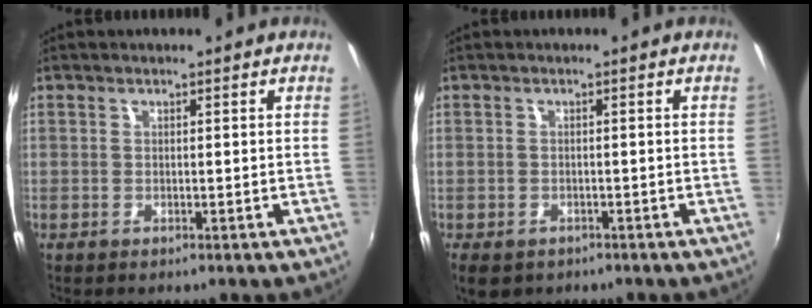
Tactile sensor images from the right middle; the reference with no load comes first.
{"total": 5.5, "force": [-3.3, 3.5, 2.6], "torque": [-0.061, -0.022, -0.048]}